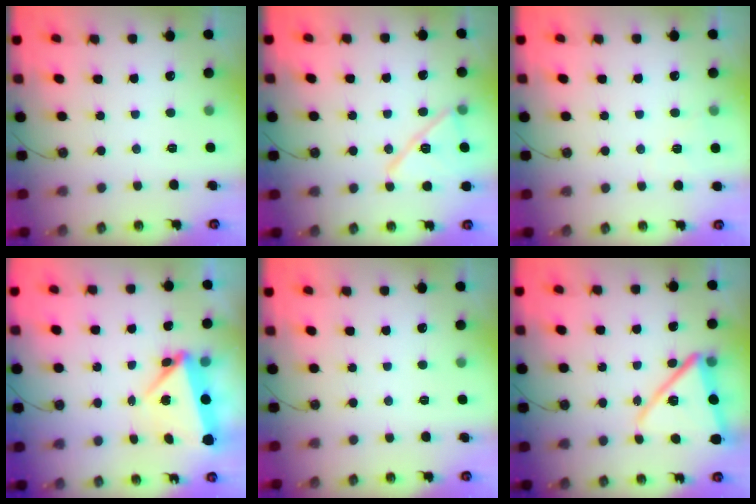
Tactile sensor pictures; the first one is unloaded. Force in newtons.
{"total": 13.7, "press": 13.7, "slide": 0.3}
{"total": 3.5, "press": 3.1, "slide": 1.6}
{"total": 7.7, "press": 5.7, "slide": 5.2}
{"total": 0.0}
{"total": 14.9, "press": 14.8, "slide": 1.5}